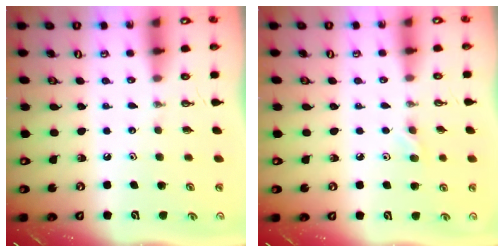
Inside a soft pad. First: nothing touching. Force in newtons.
{"total": 3.8, "press": 3.7, "slide": 1.0}